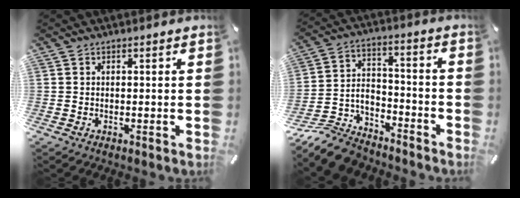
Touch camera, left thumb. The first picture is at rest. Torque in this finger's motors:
{"motor_torque": [-0.66, 0.75, 0.04, 0.23, 0.00]}